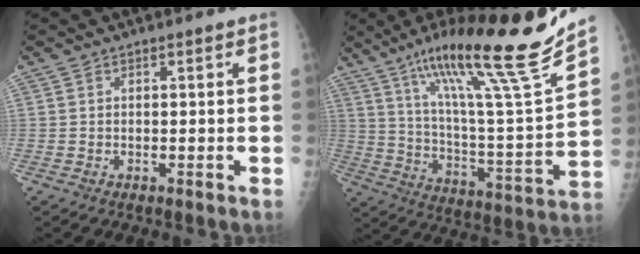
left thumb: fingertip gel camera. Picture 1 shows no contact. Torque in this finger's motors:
{"motor_torque": [0.41, 0.50, 1.46, -1.32, 0.33]}